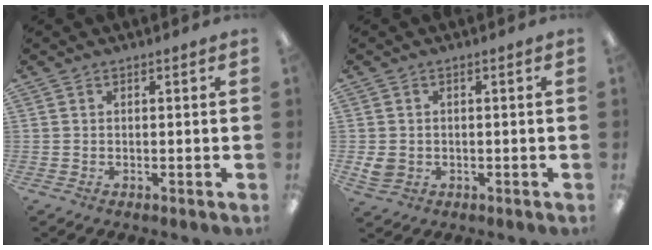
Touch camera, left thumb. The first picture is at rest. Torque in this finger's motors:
{"motor_torque": [-0.16, 0.23, -0.14, 0.07, 0.02]}